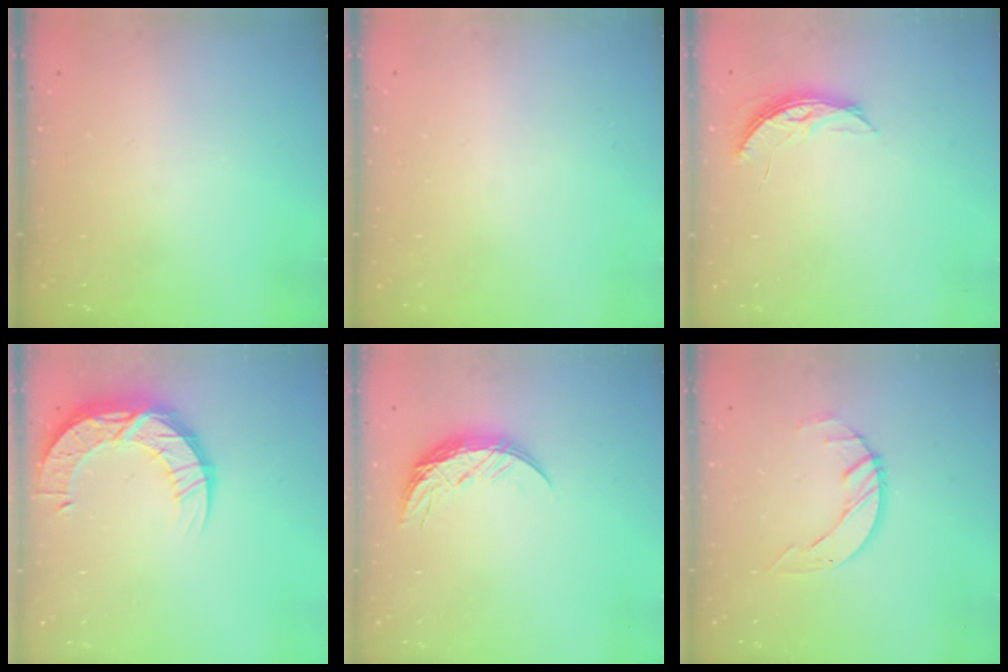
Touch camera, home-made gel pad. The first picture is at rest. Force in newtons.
{"total": 0.0}
{"total": 4.6, "press": 4.5, "slide": 0.4}
{"total": 12.8, "press": 12.8, "slide": 0.9}
{"total": 8.2, "press": 8.2, "slide": 0.8}
{"total": 2.7, "press": 2.7, "slide": 0.3}